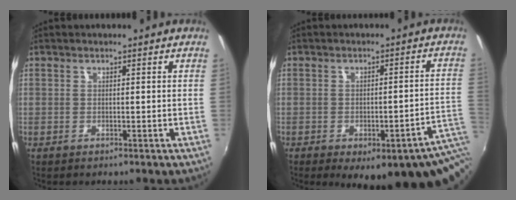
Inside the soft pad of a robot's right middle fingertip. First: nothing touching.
{"total": 17.7, "force": [-8.7, 5.6, 14.4], "torque": [-0.161, -0.023, -0.089]}